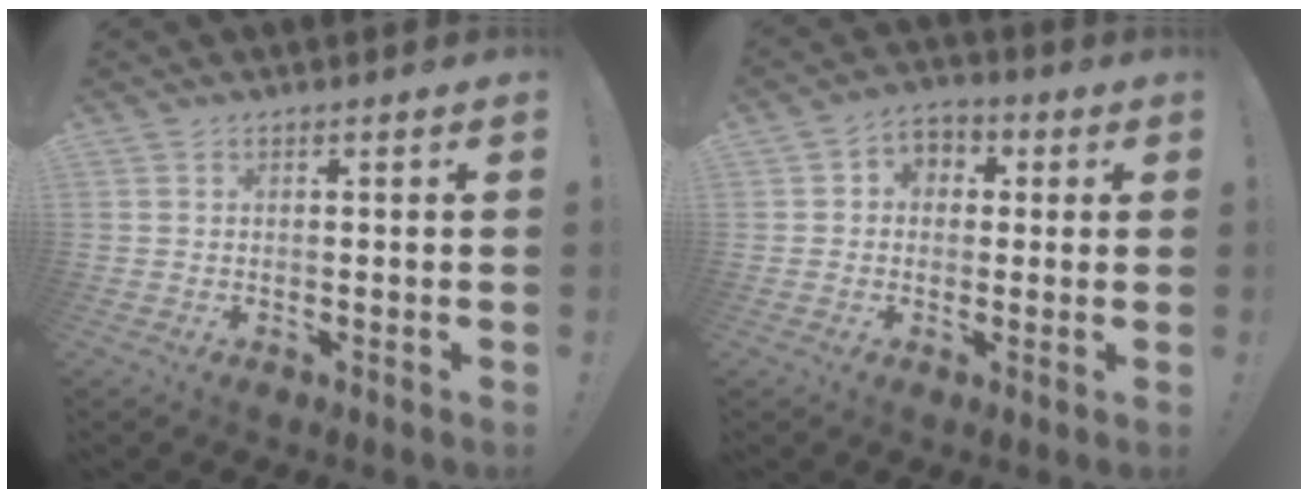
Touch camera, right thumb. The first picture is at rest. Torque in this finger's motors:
{"motor_torque": [0.28, -0.35, -0.18, 0.44, 0.07]}